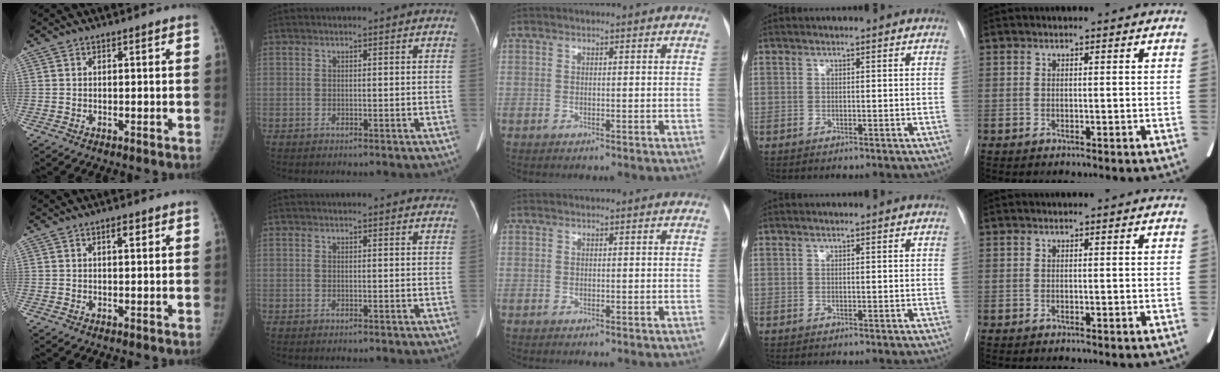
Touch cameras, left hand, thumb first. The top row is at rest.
{"thumb": {"total": 1.7, "force": [0.8, 0.6, 1.4], "torque": [-0.017, 0.001, 0.011]}, "index": {"total": 3.1, "force": [2.9, 0.6, 0.6], "torque": [-0.008, 0.000, 0.017]}}